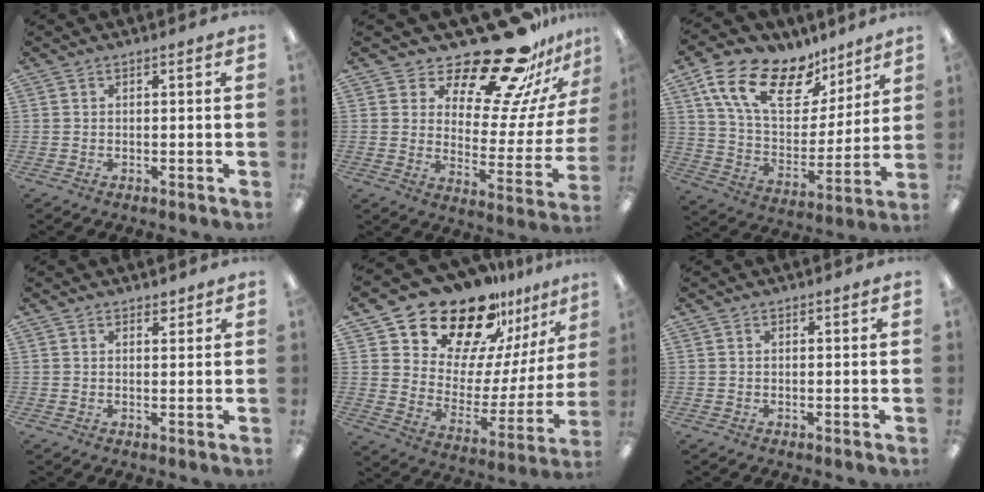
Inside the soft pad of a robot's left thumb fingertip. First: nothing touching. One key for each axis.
{"total": 22.3, "fx": 18.2, "fy": 6.4, "fz": 11.2, "tx": -0.161, "ty": -0.138, "tz": 0.298}
{"total": 20.2, "fx": 12.4, "fy": 10.7, "fz": 11.9, "tx": -0.223, "ty": -0.057, "tz": 0.225}
{"total": 1.7, "fx": 1.4, "fy": 0.9, "fz": 0.4, "tx": 0.007, "ty": -0.006, "tz": 0.023}
{"total": 22.4, "fx": 18.7, "fy": 10.1, "fz": 7.2, "tx": -0.126, "ty": -0.143, "tz": 0.333}
{"total": 0.0}